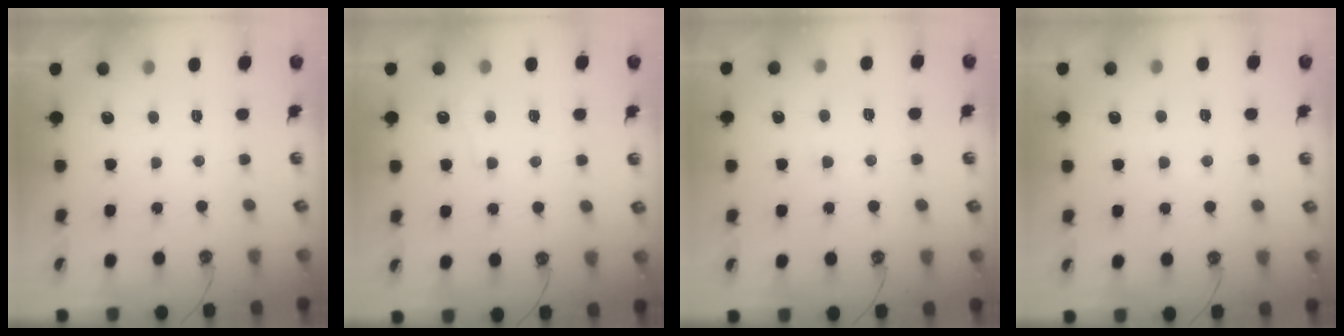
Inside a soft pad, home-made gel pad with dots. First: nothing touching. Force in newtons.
{"total": 0.6, "press": 0.3, "slide": 0.5}
{"total": 2.0, "press": 2.0, "slide": 0.4}
{"total": 0.8, "press": 0.6, "slide": 0.6}